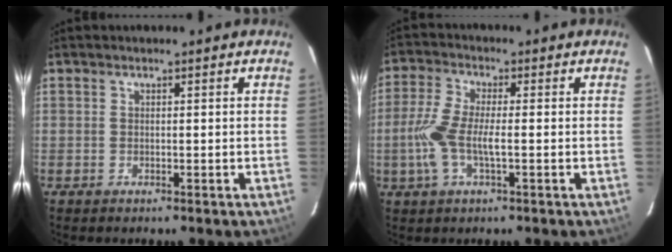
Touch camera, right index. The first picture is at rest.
{"total": 8.2, "force": [-1.5, 2.2, 7.8], "torque": [-0.174, 0.001, -0.033]}